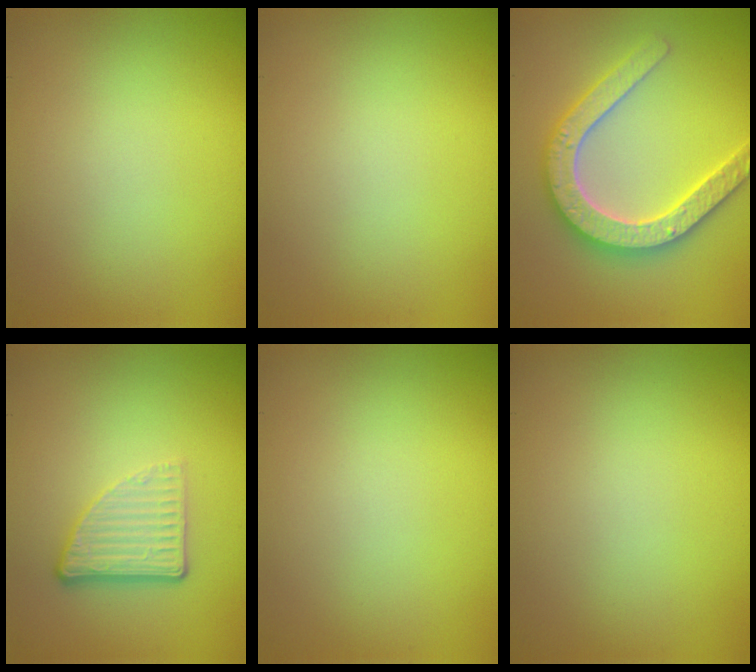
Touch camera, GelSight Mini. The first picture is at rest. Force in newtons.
{"total": 0.0}
{"total": 5.2, "press": 5.1, "slide": 1.0}
{"total": 3.7, "press": 2.5, "slide": 2.8}
{"total": 0.0}
{"total": 0.0}